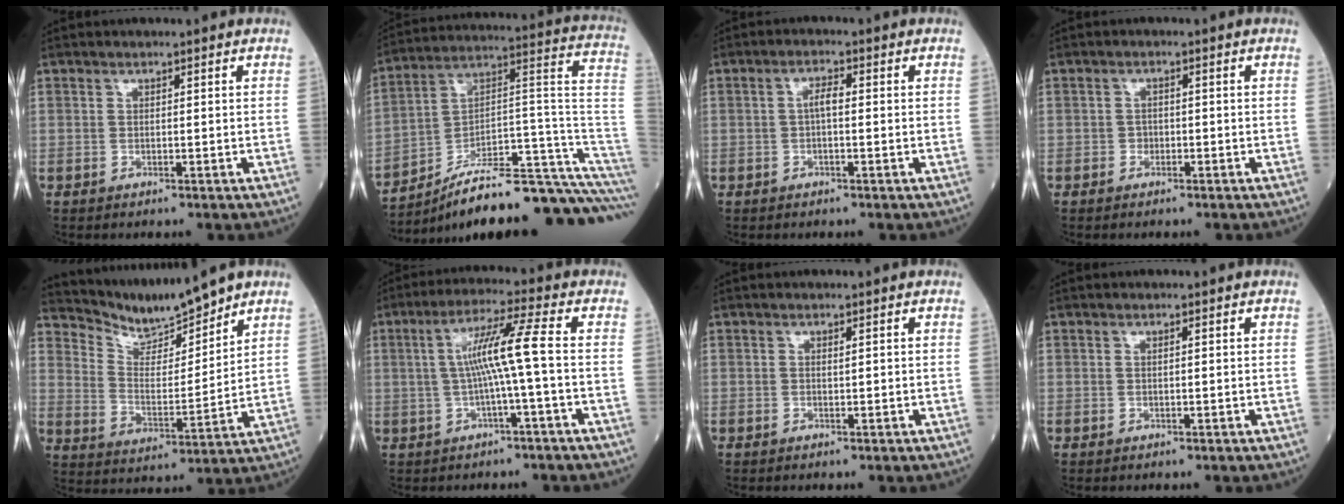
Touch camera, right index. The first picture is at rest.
{"total": 23.9, "force": [-19.4, 0.6, 14.0], "torque": [-0.121, 0.049, -0.296]}
{"total": 2.4, "force": [0.1, 0.8, 2.3], "torque": [-0.050, 0.006, 0.002]}
{"total": 1.2, "force": [-0.5, 1.0, 0.4], "torque": [-0.012, 0.004, -0.007]}
{"total": 10.2, "force": [9.8, 0.9, 2.4], "torque": [-0.057, 0.003, 0.197]}
{"total": 8.2, "force": [-0.3, -0.8, 8.1], "torque": [-0.154, 0.015, -0.004]}
{"total": 0.6, "force": [0.2, 0.1, 0.5], "torque": [-0.012, -0.002, 0.003]}
{"total": 0.6, "force": [0.2, 0.2, 0.6], "torque": [-0.016, 0.001, 0.006]}